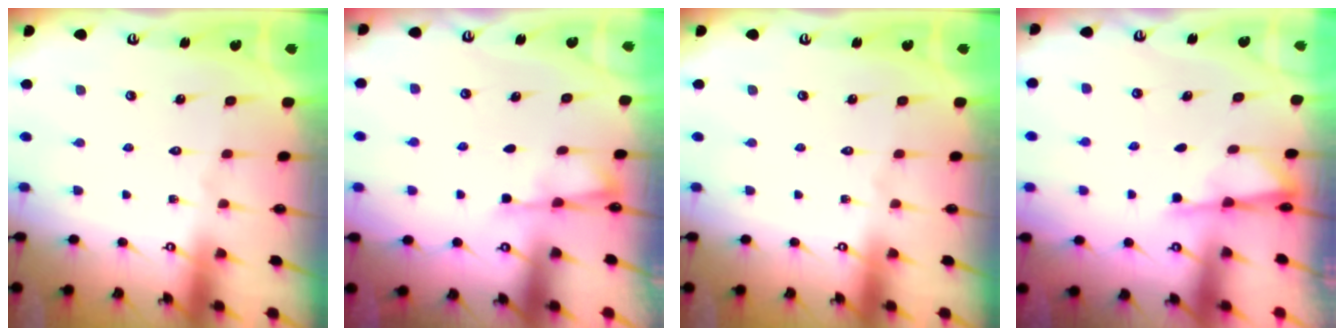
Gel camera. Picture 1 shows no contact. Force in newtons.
{"total": 2.6, "press": 2.6, "slide": 0.5}
{"total": 0.0}
{"total": 1.8, "press": 1.7, "slide": 0.4}